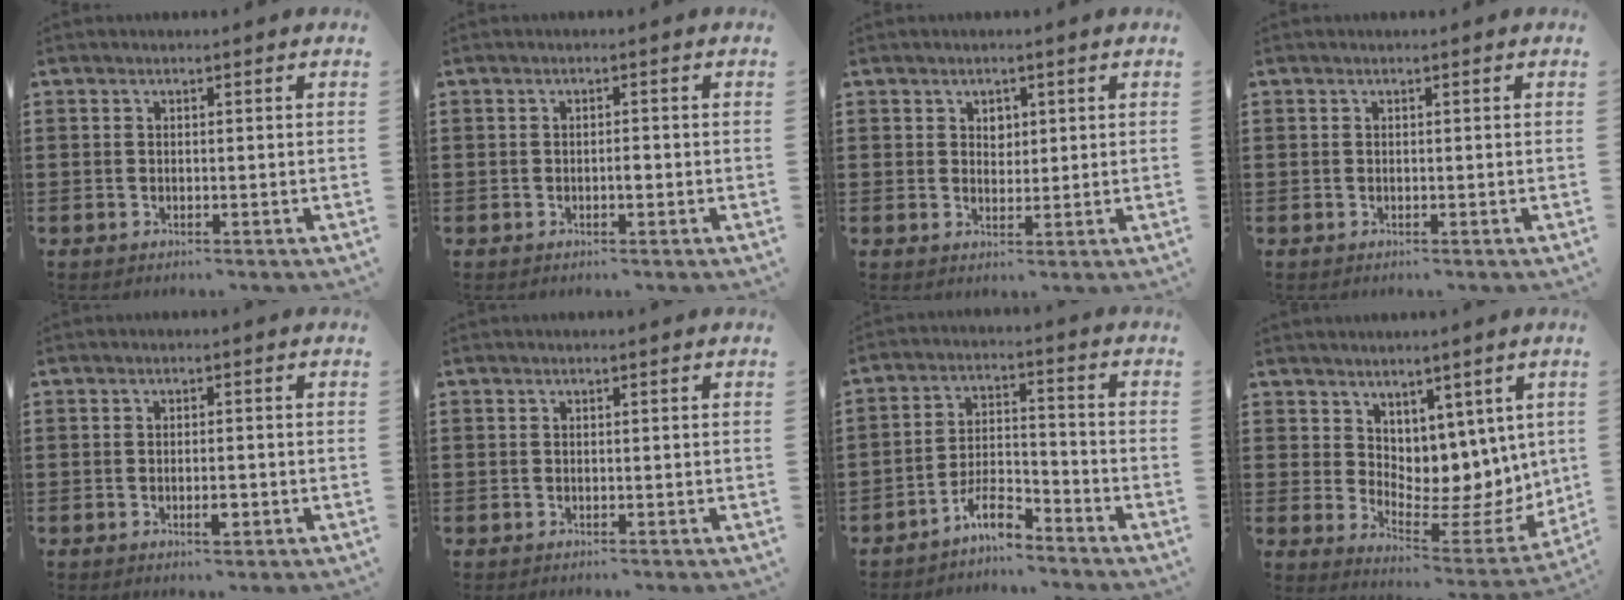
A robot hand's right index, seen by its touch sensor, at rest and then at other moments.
{"total": 1.2, "force": [-0.4, 0.3, 1.1], "torque": [-0.022, -0.001, -0.007]}
{"total": 2.1, "force": [1.0, 1.6, 0.9], "torque": [-0.014, 0.004, 0.017]}
{"total": 0.0}
{"total": 2.2, "force": [-0.8, 0.7, 1.9], "torque": [-0.033, 0.001, -0.015]}
{"total": 0.0}
{"total": 6.1, "force": [-5.1, 1.6, 3.0], "torque": [-0.063, 0.010, -0.100]}
{"total": 6.3, "force": [5.1, 3.5, 1.2], "torque": [-0.047, -0.052, 0.101]}